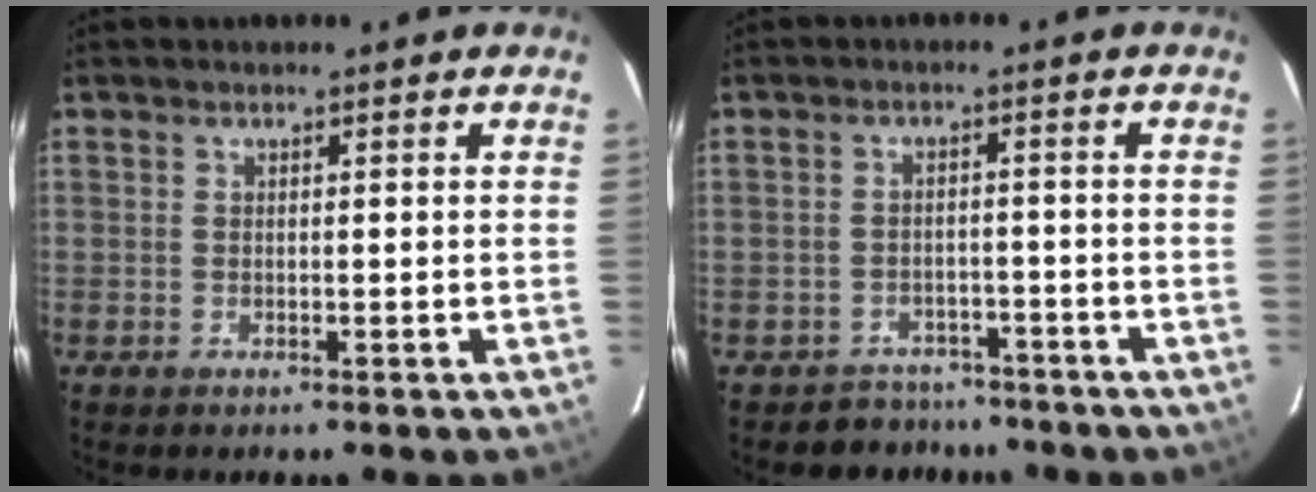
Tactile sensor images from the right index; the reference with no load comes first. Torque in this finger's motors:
{"motor_torque": [0.17, -0.12, 0.01, -0.06]}